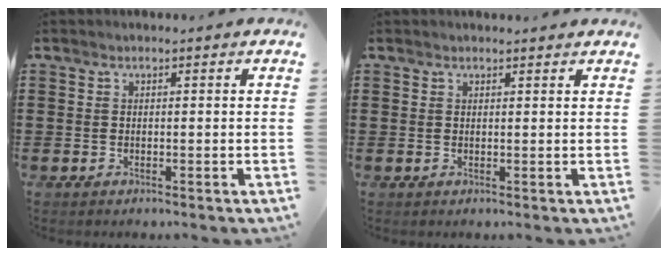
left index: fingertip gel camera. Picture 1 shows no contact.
{"total": 0.8, "force": [0.8, 0.1, 0.2], "torque": [-0.006, -0.001, 0.016]}